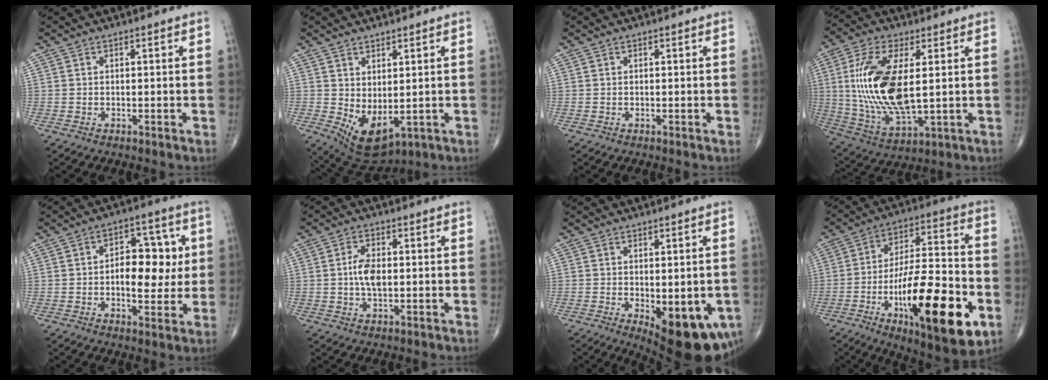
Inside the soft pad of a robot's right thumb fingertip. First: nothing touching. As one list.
[{"total": 7.7, "force": [-0.2, 4.0, 6.6], "torque": [-0.102, -0.012, 0.021]}, {"total": 0.0}, {"total": 18.1, "force": [2.0, 7.7, 16.3], "torque": [-0.338, -0.017, 0.048]}, {"total": 11.2, "force": [0.5, 6.4, 9.2], "torque": [-0.095, 0.011, 0.008]}, {"total": 5.0, "force": [0.0, 2.5, 4.3], "torque": [-0.086, 0.003, -0.001]}, {"total": 14.9, "force": [-4.8, 6.2, 12.6], "torque": [-0.128, -0.009, -0.047]}, {"total": 26.7, "force": [-9.3, 8.5, 23.5], "torque": [-0.357, 0.027, -0.138]}]